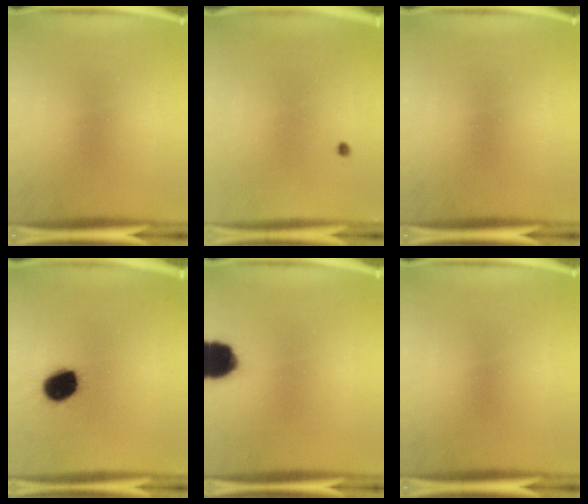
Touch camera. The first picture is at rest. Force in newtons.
{"total": 0.5}
{"total": 0.0}
{"total": 10.5}
{"total": 10.3}
{"total": 0.0}